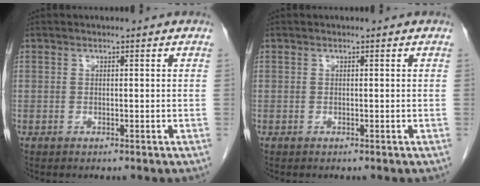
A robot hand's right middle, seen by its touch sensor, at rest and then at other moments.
{"total": 0.0}